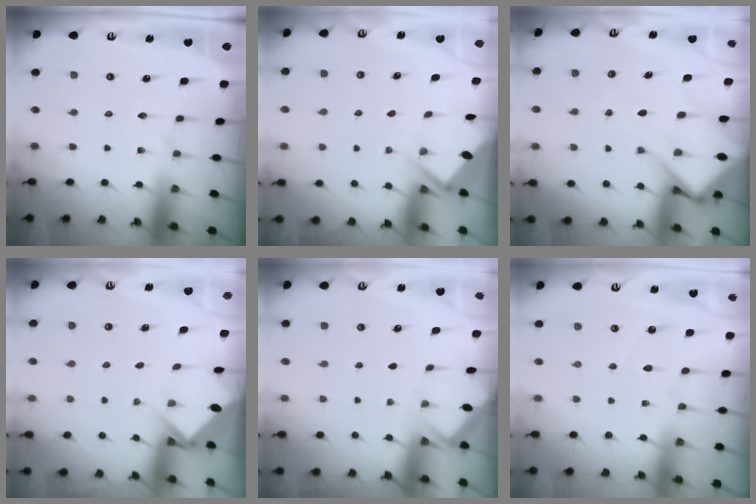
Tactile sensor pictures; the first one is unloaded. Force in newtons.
{"total": 3.0, "press": 2.9, "slide": 0.4}
{"total": 12.1, "press": 12.1, "slide": 1.3}
{"total": 3.9, "press": 3.9, "slide": 0.2}
{"total": 2.4, "press": 2.3, "slide": 0.4}
{"total": 4.4, "press": 4.4, "slide": 0.4}